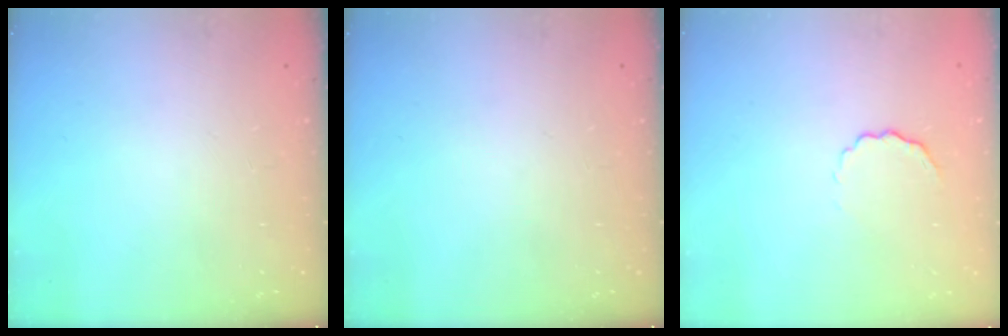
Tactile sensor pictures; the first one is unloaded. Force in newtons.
{"total": 0.0}
{"total": 3.9, "press": 3.8, "slide": 0.7}